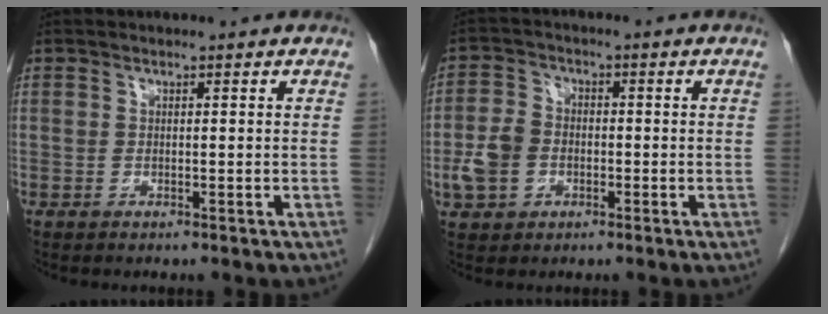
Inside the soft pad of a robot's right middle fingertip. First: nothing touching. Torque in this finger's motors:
{"motor_torque": [1.08, -0.32, 0.14, 0.06]}